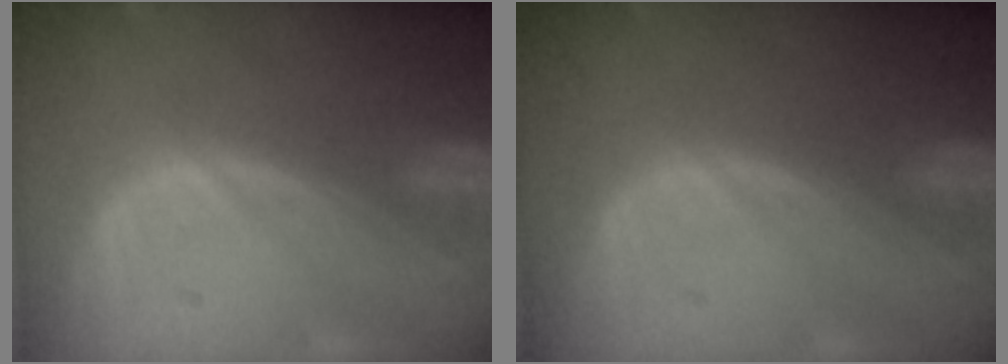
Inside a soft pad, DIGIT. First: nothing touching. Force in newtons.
{"total": 0.0}